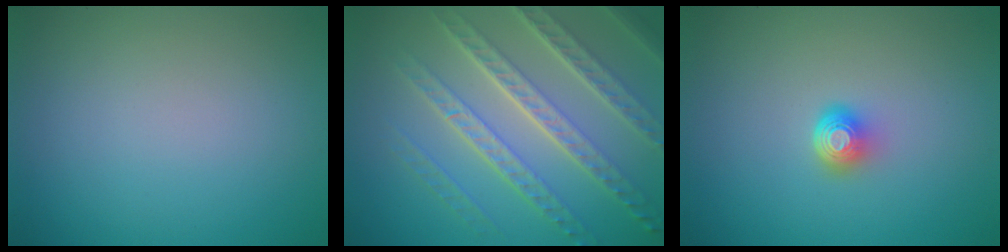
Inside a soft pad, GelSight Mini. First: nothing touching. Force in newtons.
{"total": 7.5, "press": 5.3, "slide": 5.3}
{"total": 2.1, "press": 1.4, "slide": 1.6}